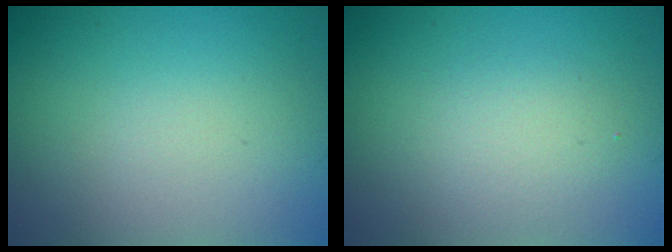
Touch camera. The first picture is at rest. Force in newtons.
{"total": 2.2, "press": 2.2, "slide": 0.1}